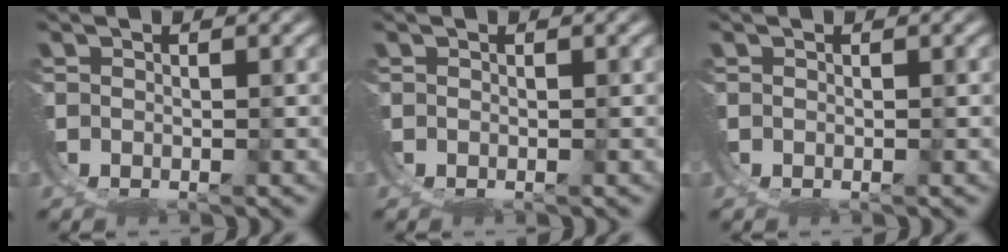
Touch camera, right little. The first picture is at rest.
{"total": 0.0}
{"total": 0.0}